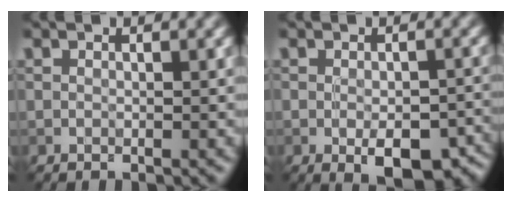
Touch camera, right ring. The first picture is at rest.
{"total": 6.4, "force": [-2.6, 3.0, 5.0], "torque": [-0.071, -0.018, -0.026]}